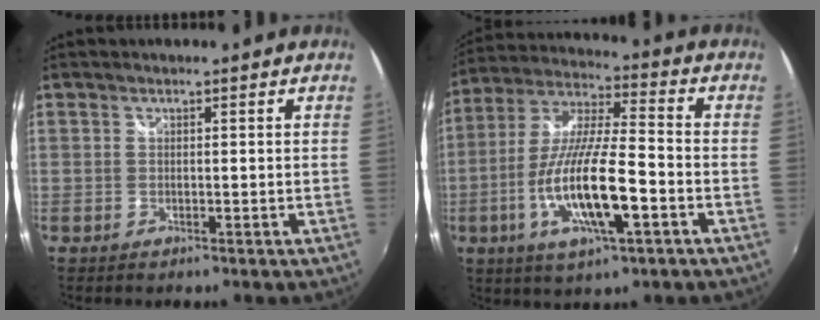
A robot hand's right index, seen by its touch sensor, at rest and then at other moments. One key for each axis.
{"total": 16.4, "fx": -5.6, "fy": 3.5, "fz": 15.0, "tx": -0.303, "ty": -0.016, "tz": -0.104}